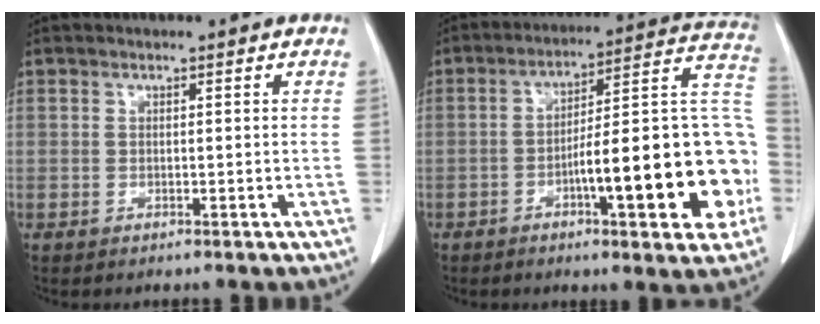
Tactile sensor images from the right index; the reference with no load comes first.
{"total": 20.3, "force": [-5.8, 3.3, 19.2], "torque": [-0.207, 0.032, -0.076]}